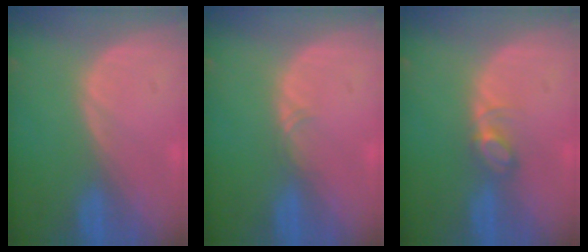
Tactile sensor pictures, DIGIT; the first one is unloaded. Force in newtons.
{"total": 0.9, "press": 0.8, "slide": 0.2}
{"total": 2.8, "press": 2.8, "slide": 0.4}